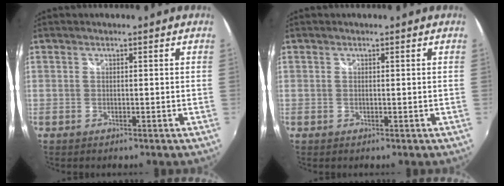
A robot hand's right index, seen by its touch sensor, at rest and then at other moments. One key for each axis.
{"total": 0.0}